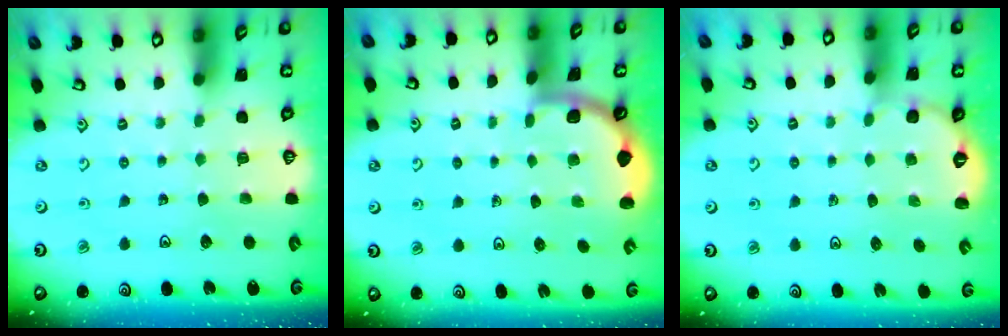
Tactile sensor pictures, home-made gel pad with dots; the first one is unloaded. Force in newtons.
{"total": 1.8, "press": 1.8, "slide": 0.1}
{"total": 2.9, "press": 2.8, "slide": 0.9}